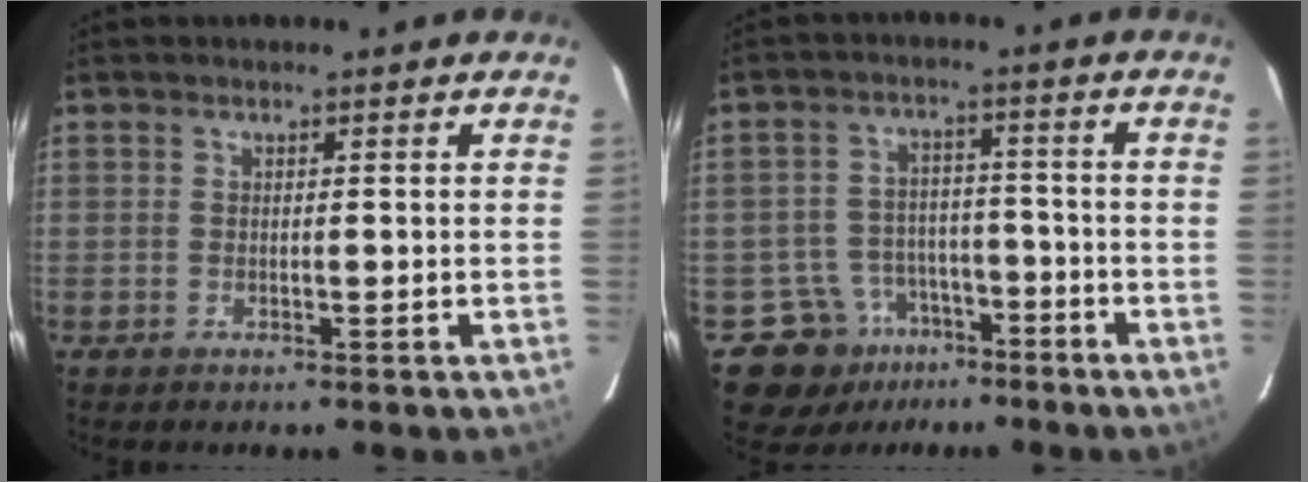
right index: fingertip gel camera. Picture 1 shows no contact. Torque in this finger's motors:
{"motor_torque": [-0.19, -0.10, -0.38, -0.19]}